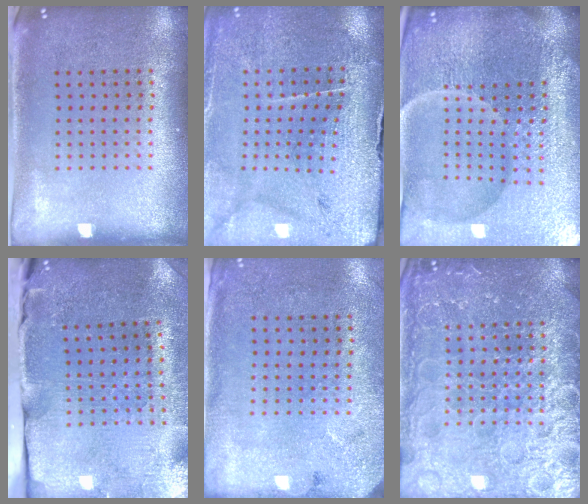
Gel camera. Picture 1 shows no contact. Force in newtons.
{"total": 3.3, "press": 3.3, "slide": 0.4}
{"total": 6.8, "press": 6.0, "slide": 3.2}
{"total": 3.7, "press": 3.6, "slide": 1.1}
{"total": 2.7, "press": 2.2, "slide": 1.7}
{"total": 6.9, "press": 6.8, "slide": 0.8}